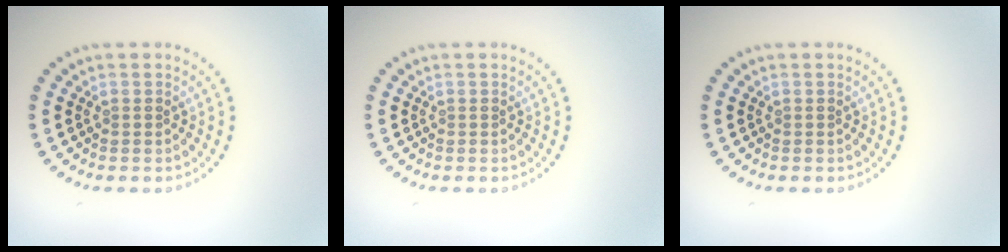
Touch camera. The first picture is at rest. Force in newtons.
{"total": 0.0}
{"total": 0.0}